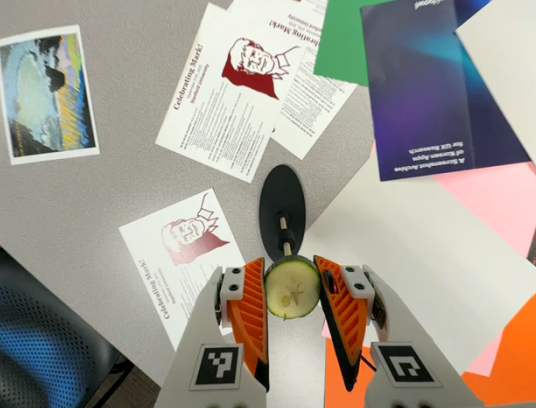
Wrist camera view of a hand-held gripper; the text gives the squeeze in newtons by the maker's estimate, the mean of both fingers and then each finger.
{"total": 11.7, "left": 11.7, "right": 11.8}